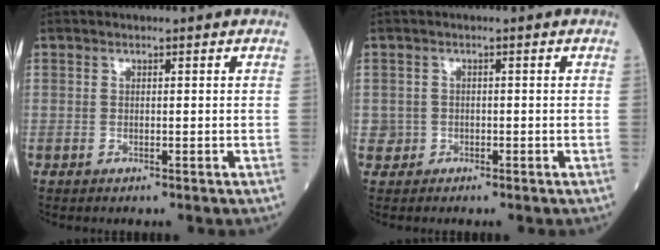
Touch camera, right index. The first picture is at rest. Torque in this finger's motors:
{"motor_torque": [0.01, 0.04, -0.04, -0.01]}